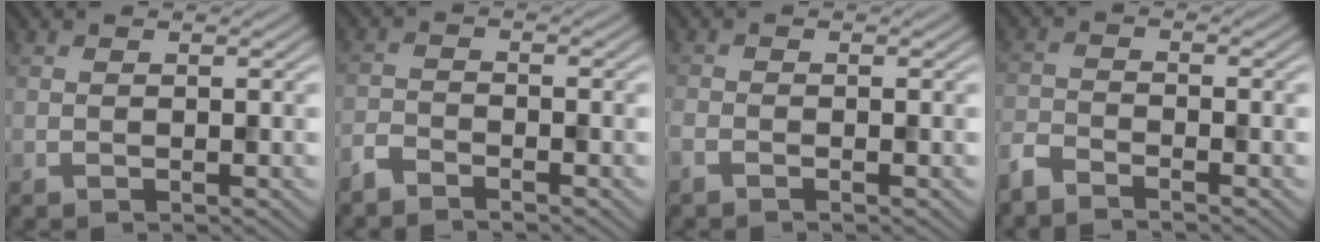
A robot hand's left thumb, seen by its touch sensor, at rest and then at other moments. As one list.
[{"total": 2.4, "force": [-2.3, 0.5, 0.8], "torque": [-0.019, -0.004, -0.056]}, {"total": 1.3, "force": [-1.0, 0.3, 0.8], "torque": [-0.019, -0.004, -0.025]}, {"total": 3.3, "force": [-3.0, 0.6, 1.2], "torque": [-0.031, -0.009, -0.074]}]